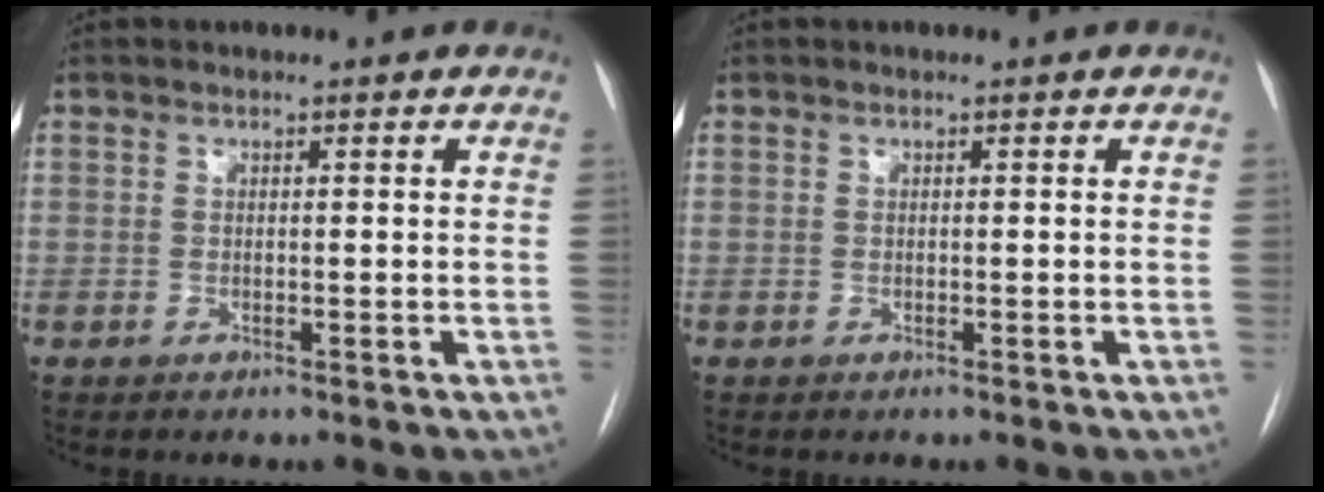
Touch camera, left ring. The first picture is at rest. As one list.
[{"total": 0.0}]